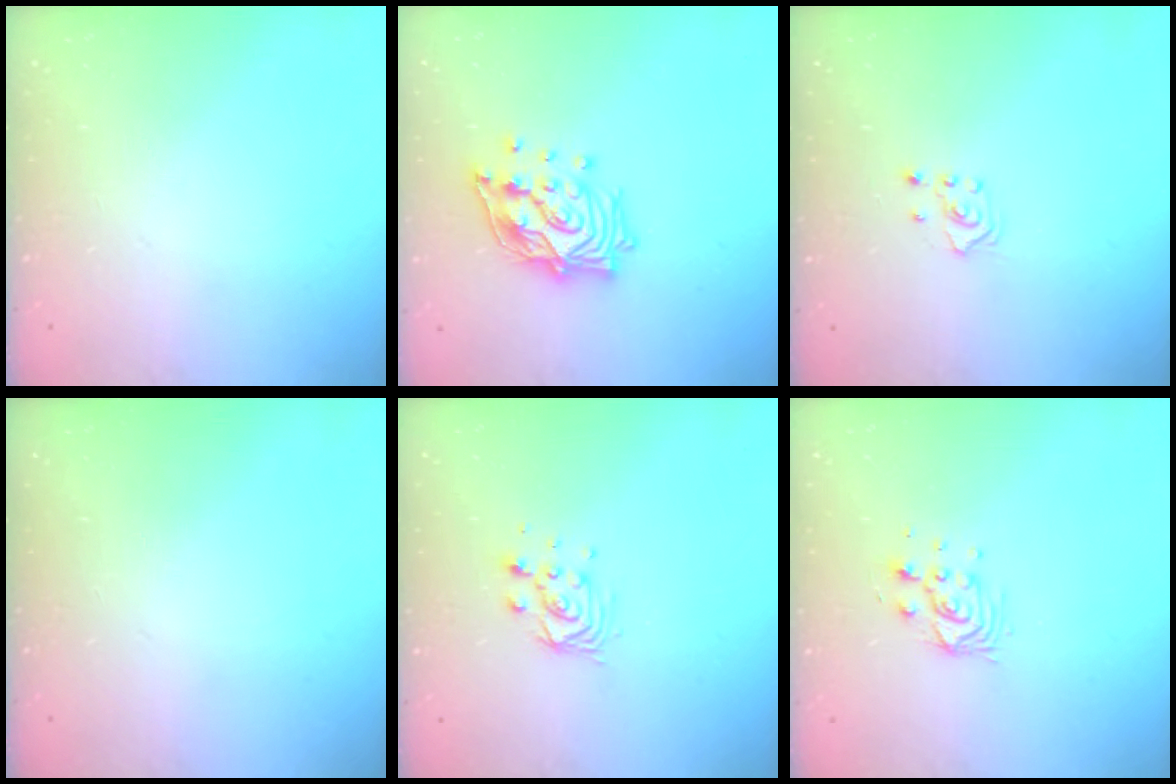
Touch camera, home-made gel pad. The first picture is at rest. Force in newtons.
{"total": 17.3, "press": 17.1, "slide": 2.3}
{"total": 2.0, "press": 1.8, "slide": 0.9}
{"total": 0.0}
{"total": 6.8, "press": 6.8, "slide": 0.5}
{"total": 5.9, "press": 5.9, "slide": 0.4}